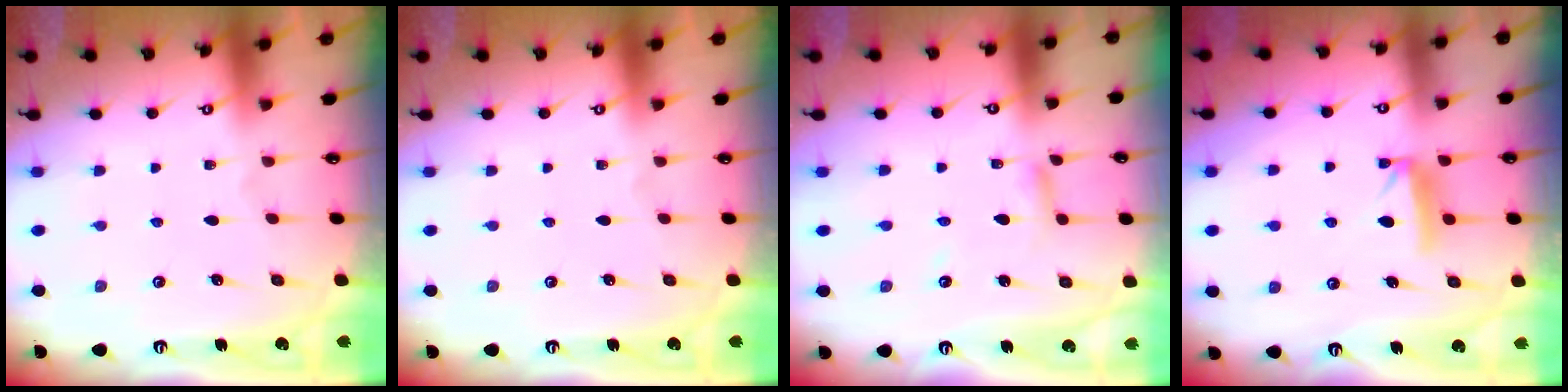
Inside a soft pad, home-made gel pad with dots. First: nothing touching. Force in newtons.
{"total": 0.0}
{"total": 4.1, "press": 4.1, "slide": 0.3}
{"total": 7.4, "press": 7.3, "slide": 0.4}